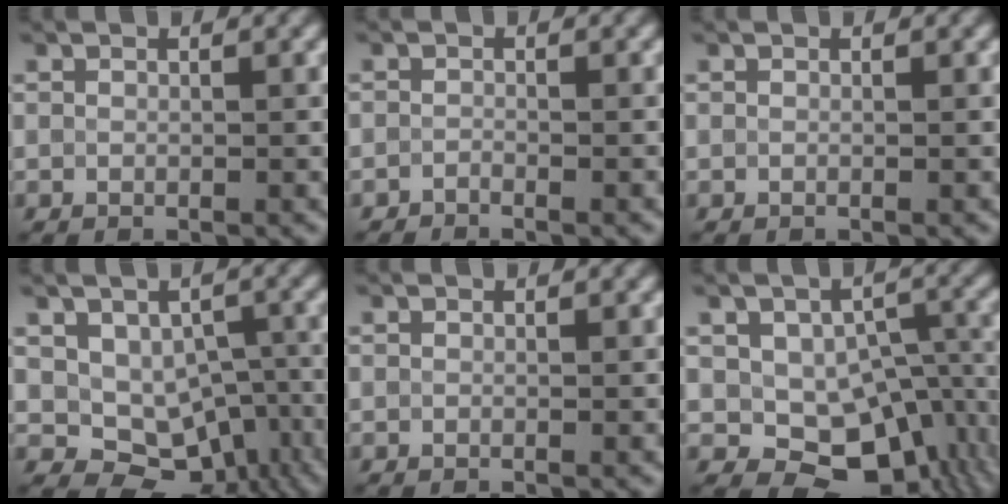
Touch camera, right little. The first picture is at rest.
{"total": 0.8, "force": [-0.8, 0.0, -0.2], "torque": [0.005, -0.003, -0.014]}
{"total": 0.0}
{"total": 7.0, "force": [-1.5, 5.1, 4.6], "torque": [-0.061, -0.010, -0.008]}
{"total": 0.0}
{"total": 10.6, "force": [-3.0, 7.5, 6.9], "torque": [-0.078, -0.022, -0.031]}